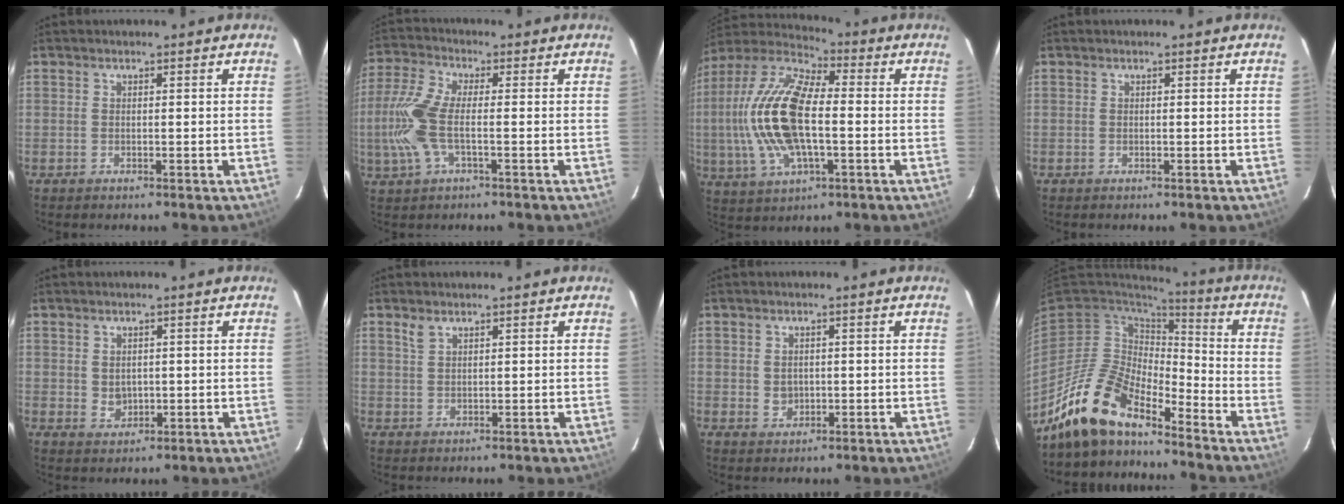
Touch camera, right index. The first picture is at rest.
{"total": 9.9, "force": [-1.6, 3.5, 9.1], "torque": [-0.212, 0.002, -0.036]}
{"total": 19.5, "force": [-1.0, 8.3, 17.7], "torque": [-0.369, 0.006, -0.024]}
{"total": 0.0}
{"total": 2.7, "force": [0.3, 2.3, 1.4], "torque": [-0.022, 0.001, 0.011]}
{"total": 1.6, "force": [1.2, 0.6, 0.9], "torque": [-0.016, 0.003, 0.024]}
{"total": 2.4, "force": [0.1, 2.2, 1.1], "torque": [-0.017, 0.002, 0.005]}
{"total": 13.8, "force": [-11.7, 4.3, 5.8], "torque": [-0.114, 0.002, -0.229]}